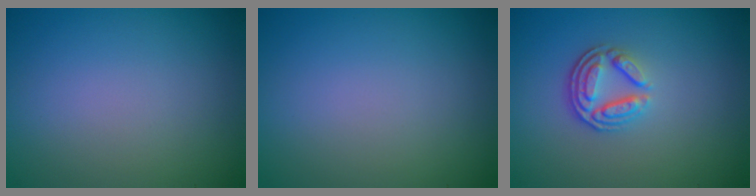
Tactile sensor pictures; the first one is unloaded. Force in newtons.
{"total": 0.0}
{"total": 3.7, "press": 2.7, "slide": 2.4}